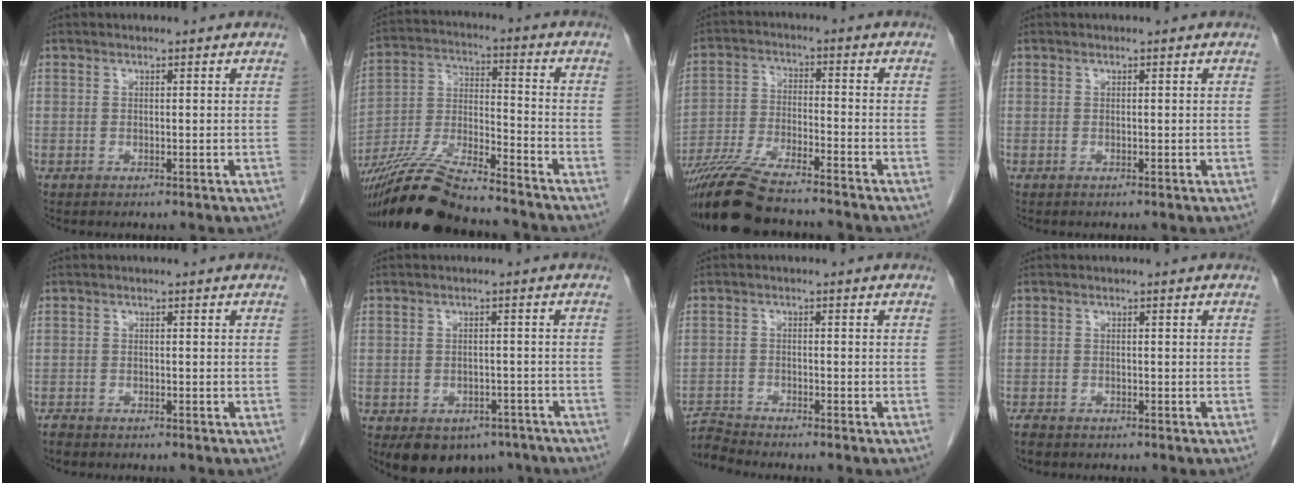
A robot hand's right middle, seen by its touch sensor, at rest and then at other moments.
{"total": 15.8, "force": [-13.9, 1.3, 7.4], "torque": [-0.148, -0.016, -0.258]}
{"total": 12.9, "force": [-11.1, 1.4, 6.4], "torque": [-0.120, -0.023, -0.194]}
{"total": 0.0}
{"total": 1.1, "force": [-1.0, 0.4, 0.2], "torque": [-0.011, -0.001, -0.020]}
{"total": 8.5, "force": [-5.8, 5.4, 3.1], "torque": [-0.040, 0.012, -0.076]}
{"total": 3.7, "force": [-3.4, -1.2, -0.6], "torque": [0.008, -0.010, -0.064]}
{"total": 1.9, "force": [-1.6, 0.8, 0.7], "torque": [-0.019, -0.003, -0.024]}